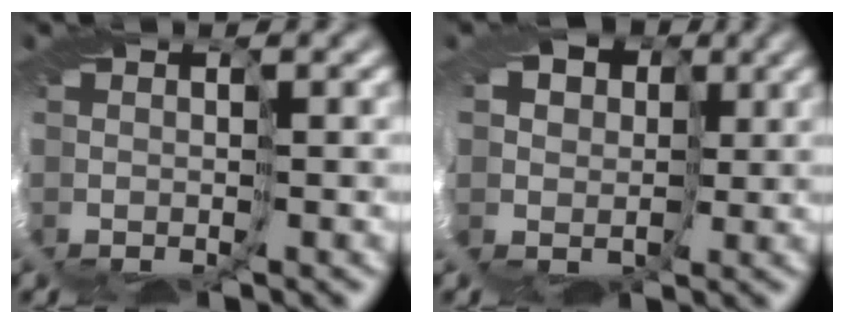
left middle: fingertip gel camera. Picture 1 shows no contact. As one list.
[{"total": 10.6, "force": [4.1, 8.8, 4.2], "torque": [-0.095, 0.037, 0.054]}]